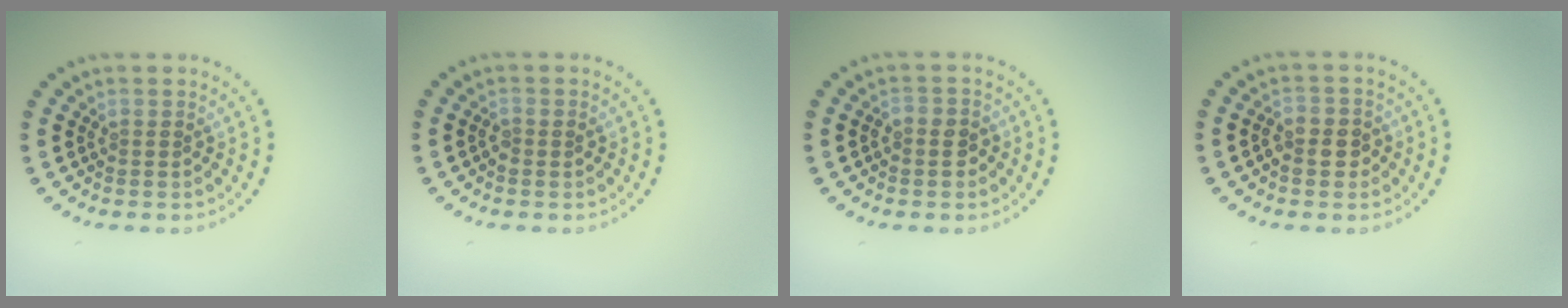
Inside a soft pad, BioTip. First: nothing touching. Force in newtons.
{"total": 0.8, "press": 0.8, "slide": 0.1}
{"total": 1.3, "press": 1.3, "slide": 0.4}
{"total": 2.6, "press": 2.5, "slide": 0.7}